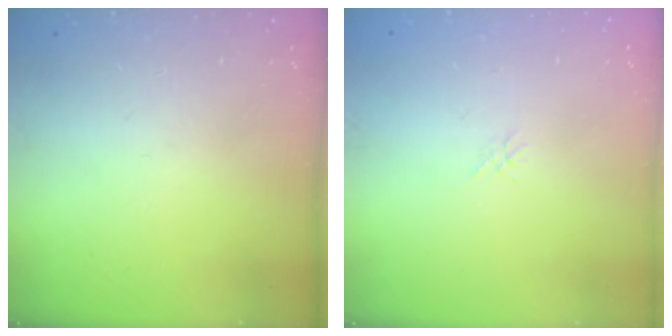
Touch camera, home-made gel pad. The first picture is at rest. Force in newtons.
{"total": 0.0}